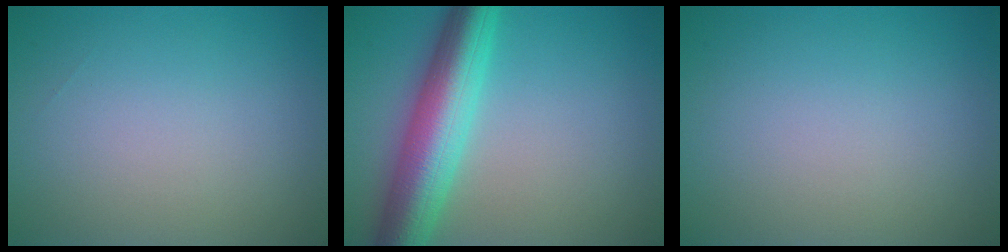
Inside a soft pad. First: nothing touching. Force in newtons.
{"total": 8.0, "press": 8.0, "slide": 0.2}
{"total": 0.0}